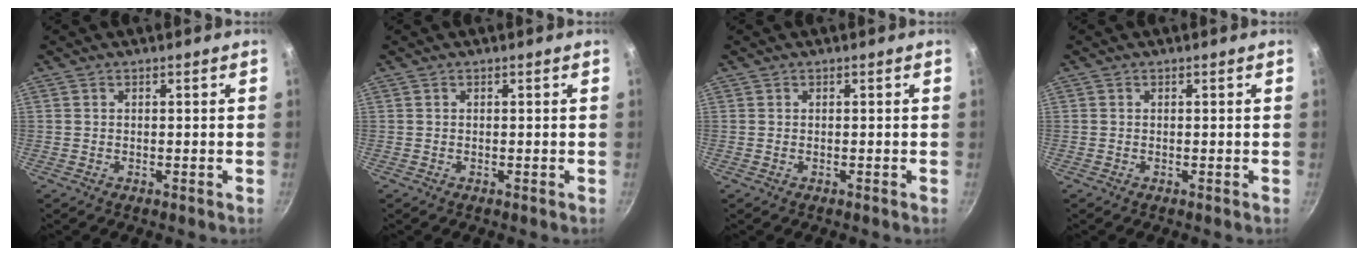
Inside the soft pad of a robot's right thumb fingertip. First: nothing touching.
{"total": 0.0}
{"total": 0.0}
{"total": 0.0}